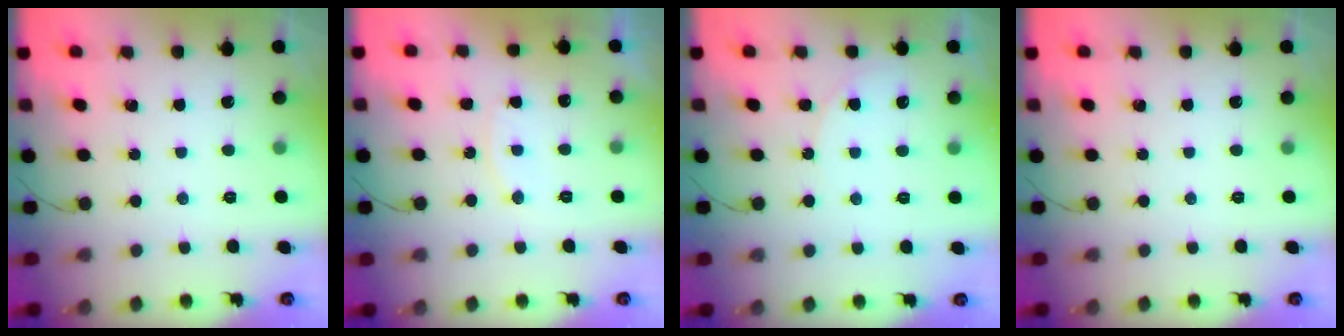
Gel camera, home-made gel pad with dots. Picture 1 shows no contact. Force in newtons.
{"total": 7.0, "press": 7.0, "slide": 0.2}
{"total": 4.4, "press": 4.4, "slide": 0.3}
{"total": 0.0}